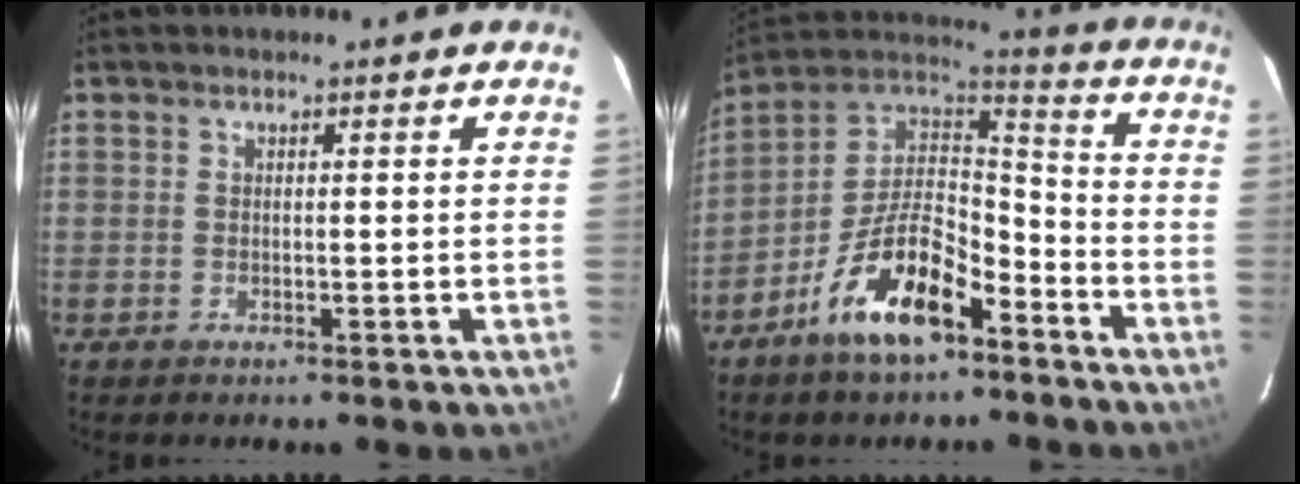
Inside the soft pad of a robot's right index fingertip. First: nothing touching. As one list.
[{"total": 16.1, "force": [-9.0, 7.0, 11.4], "torque": [-0.220, 0.011, -0.162]}]